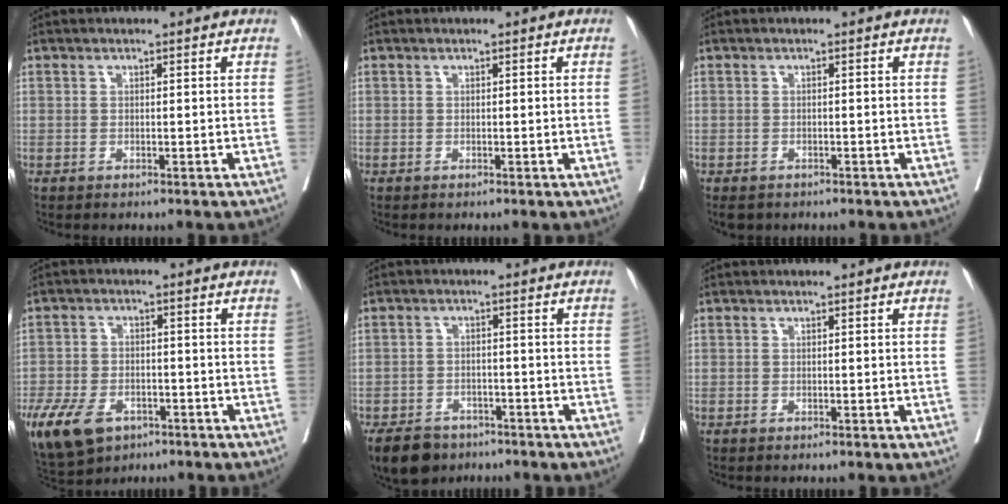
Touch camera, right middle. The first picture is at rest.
{"total": 0.6, "force": [0.0, -0.2, 0.5], "torque": [-0.005, 0.001, -0.003]}
{"total": 2.5, "force": [-2.0, 1.3, 0.7], "torque": [-0.012, -0.003, -0.027]}
{"total": 12.7, "force": [-7.1, 8.0, 6.8], "torque": [-0.156, -0.004, -0.112]}
{"total": 7.9, "force": [-5.9, 4.6, 2.6], "torque": [-0.047, -0.003, -0.094]}
{"total": 0.0}